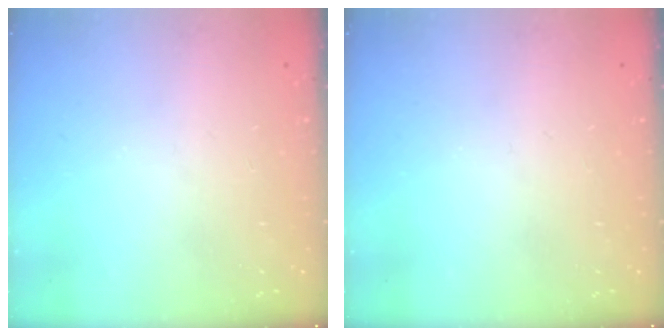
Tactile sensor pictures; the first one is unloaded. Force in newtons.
{"total": 0.0}